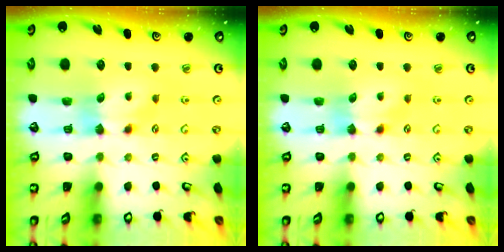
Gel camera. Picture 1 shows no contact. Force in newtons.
{"total": 0.0}